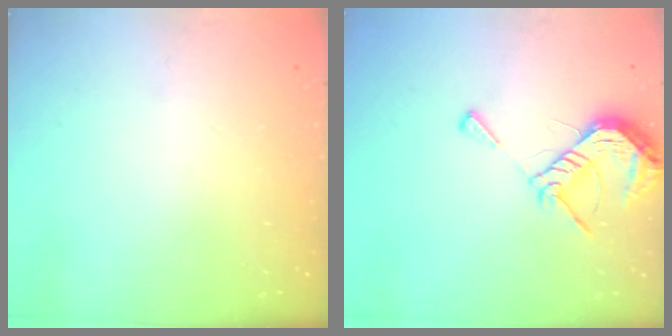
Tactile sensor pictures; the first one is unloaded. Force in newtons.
{"total": 8.5, "press": 8.5, "slide": 1.0}